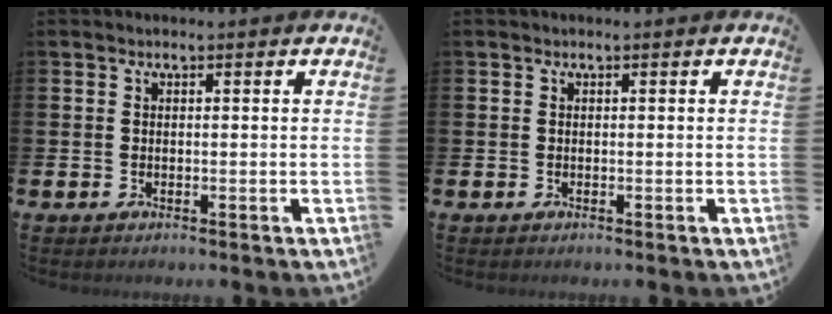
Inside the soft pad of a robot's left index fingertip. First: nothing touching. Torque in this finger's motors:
{"motor_torque": [0.01, 0.01, 0.00, 0.01]}